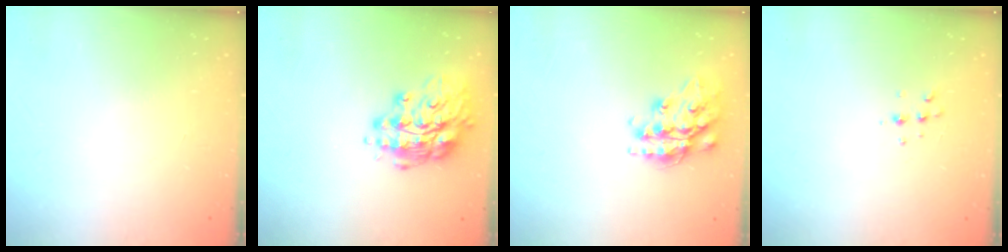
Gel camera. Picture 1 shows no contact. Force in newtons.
{"total": 16.0, "press": 15.9, "slide": 1.6}
{"total": 16.9, "press": 16.9, "slide": 1.2}
{"total": 4.7, "press": 4.6, "slide": 0.9}